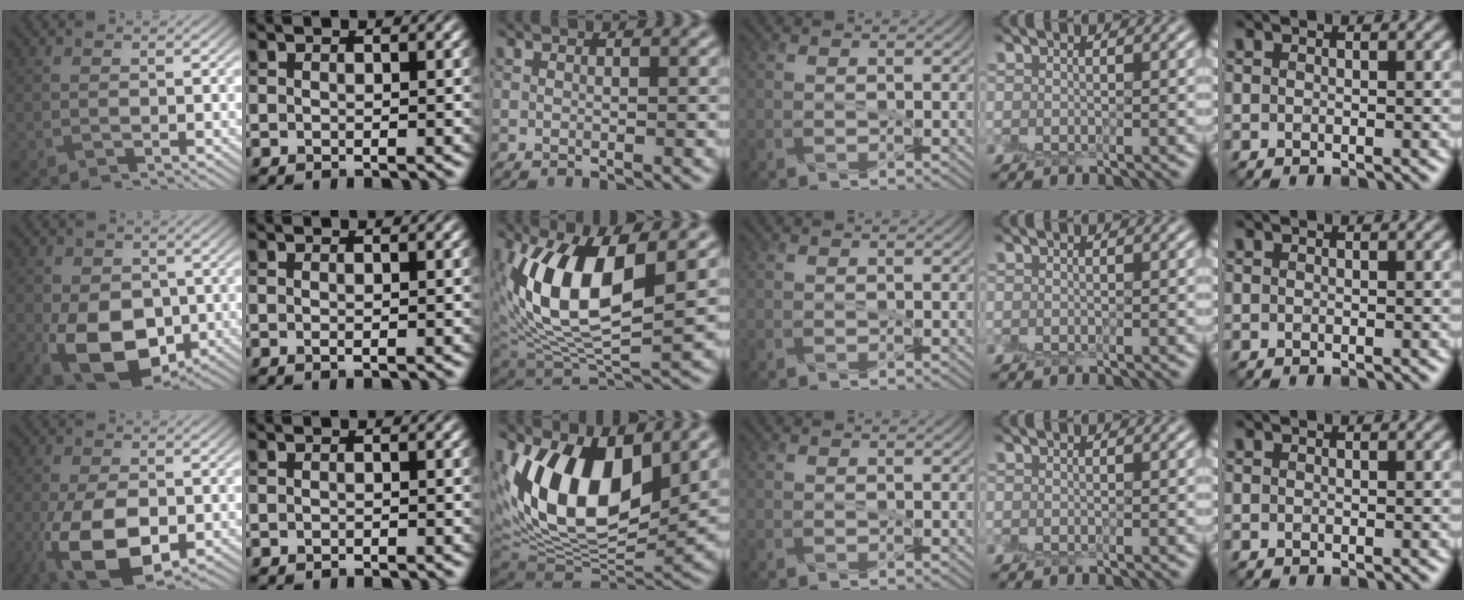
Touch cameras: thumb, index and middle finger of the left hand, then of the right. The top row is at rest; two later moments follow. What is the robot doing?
{"motion": "peel", "object": "sticky note"}